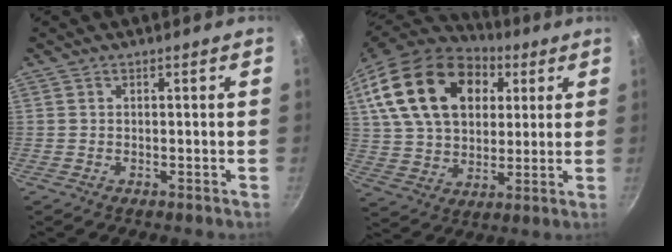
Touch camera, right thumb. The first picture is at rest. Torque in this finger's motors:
{"motor_torque": [-0.92, 3.55, 1.16, -0.11, 0.24]}